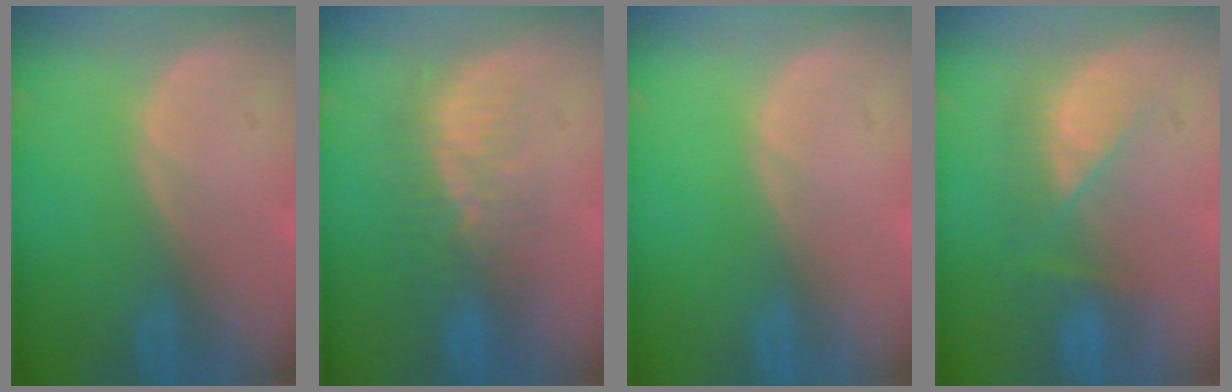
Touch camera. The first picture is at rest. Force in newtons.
{"total": 8.2, "press": 7.2, "slide": 3.8}
{"total": 0.0}
{"total": 7.5, "press": 6.8, "slide": 3.2}